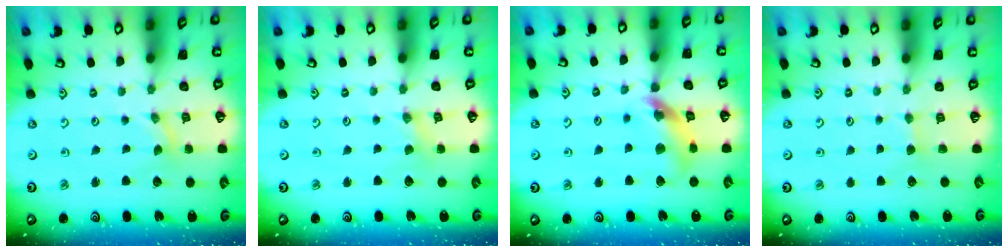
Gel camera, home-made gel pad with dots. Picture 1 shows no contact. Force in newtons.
{"total": 1.4, "press": 1.3, "slide": 0.3}
{"total": 13.0, "press": 12.9, "slide": 1.6}
{"total": 2.7, "press": 2.6, "slide": 0.4}